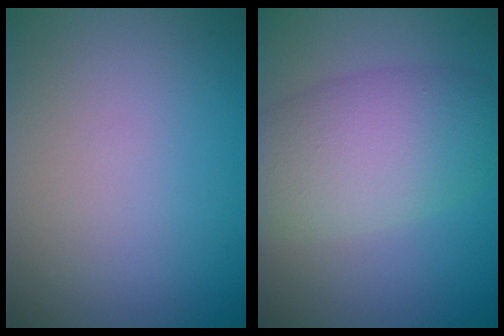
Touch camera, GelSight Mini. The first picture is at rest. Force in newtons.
{"total": 7.0, "press": 7.0, "slide": 0.4}